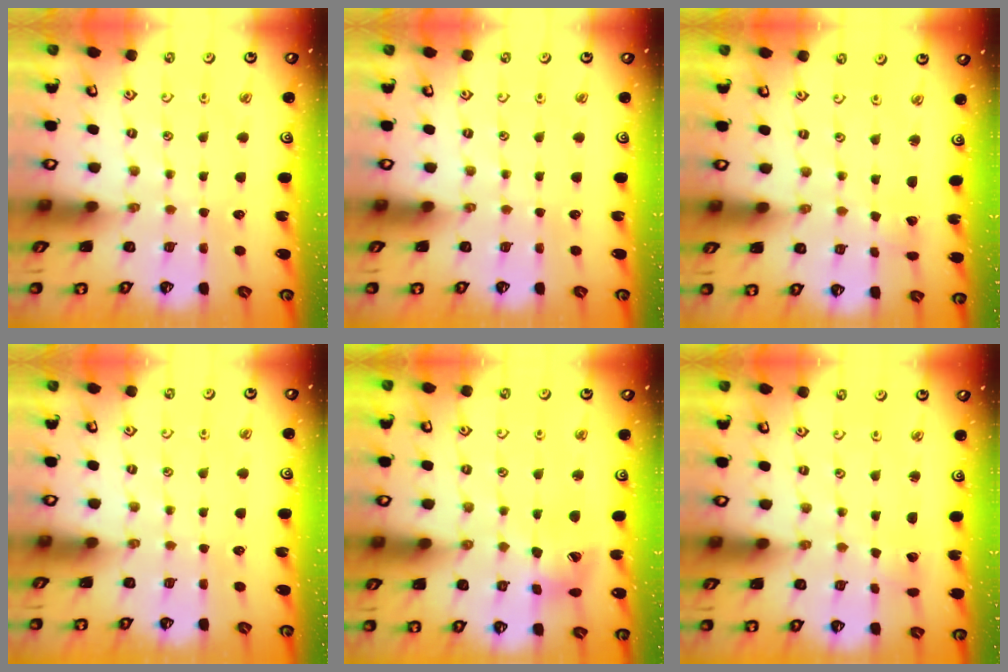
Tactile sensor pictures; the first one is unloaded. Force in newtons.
{"total": 0.0}
{"total": 2.0, "press": 2.0, "slide": 0.2}
{"total": 0.0}
{"total": 15.3, "press": 15.1, "slide": 2.1}
{"total": 2.2, "press": 2.2, "slide": 0.2}